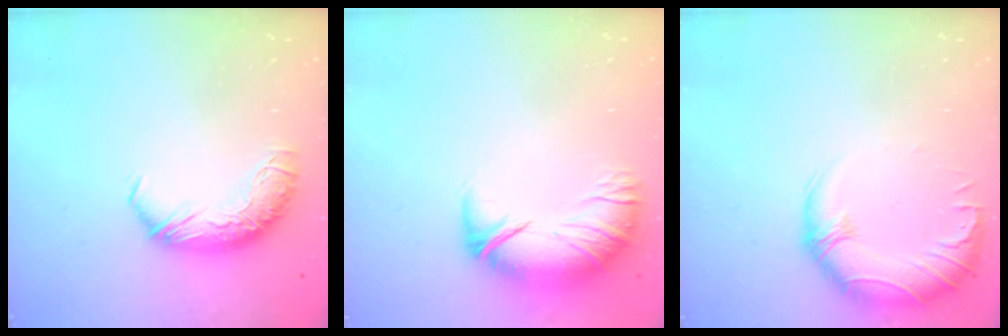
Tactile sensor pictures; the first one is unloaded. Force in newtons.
{"total": 2.8, "press": 1.6, "slide": 2.2}
{"total": 3.1, "press": 0.8, "slide": 2.9}